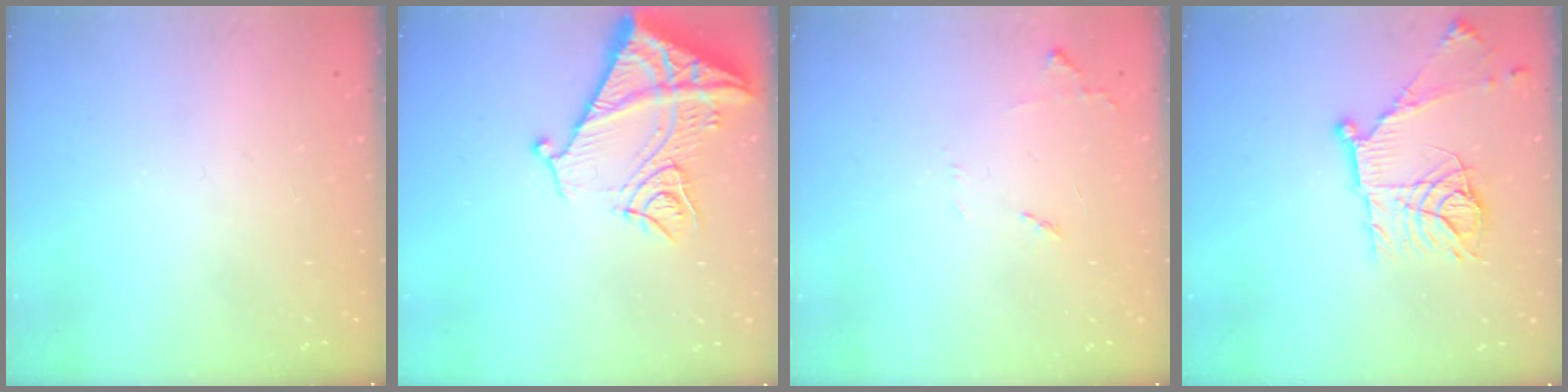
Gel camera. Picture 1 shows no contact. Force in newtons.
{"total": 15.1, "press": 15.1, "slide": 1.5}
{"total": 6.8, "press": 6.8, "slide": 0.9}
{"total": 16.6, "press": 16.6, "slide": 1.3}